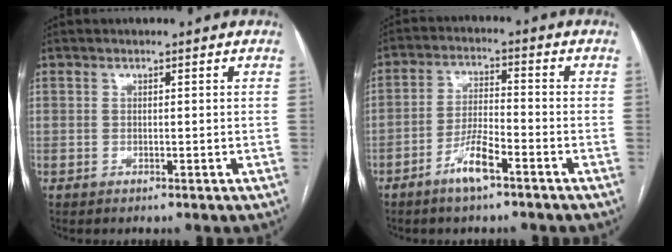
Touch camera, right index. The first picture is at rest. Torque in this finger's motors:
{"motor_torque": [0.64, -0.18, 0.29, 0.08]}